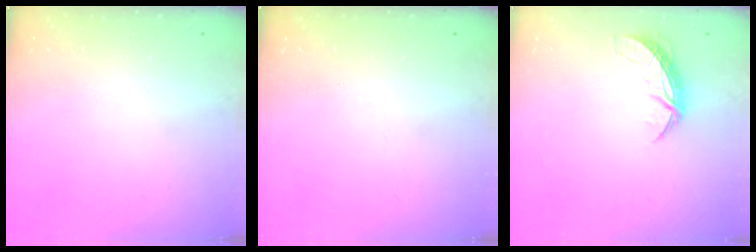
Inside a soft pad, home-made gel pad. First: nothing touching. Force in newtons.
{"total": 0.0}
{"total": 6.5, "press": 6.5, "slide": 0.4}